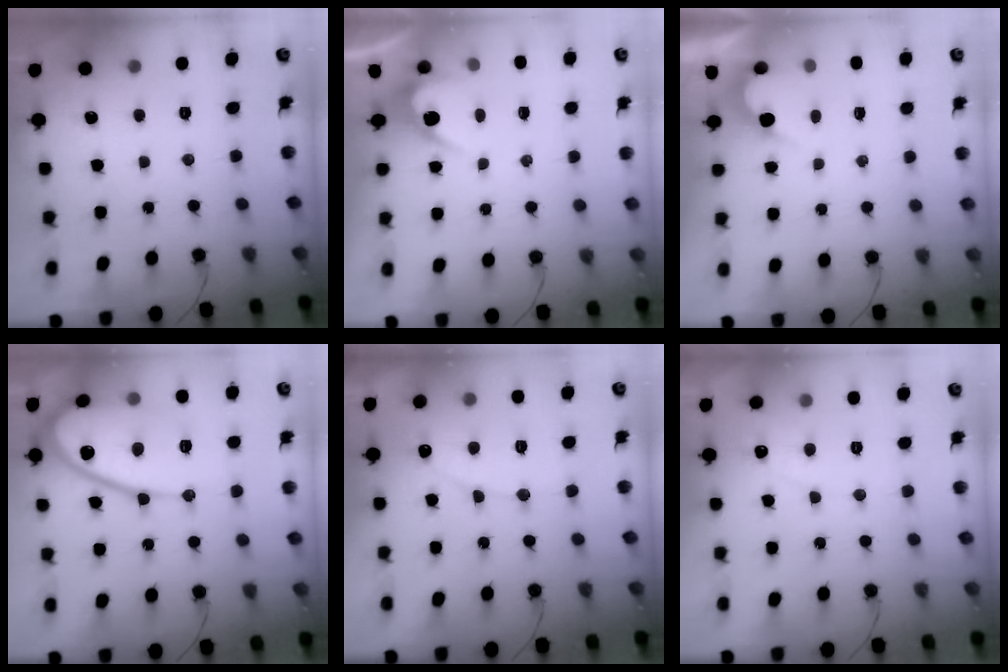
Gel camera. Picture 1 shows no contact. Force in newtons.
{"total": 2.8, "press": 2.8, "slide": 0.2}
{"total": 3.2, "press": 3.2, "slide": 0.2}
{"total": 16.6, "press": 16.6, "slide": 1.3}
{"total": 8.3, "press": 8.3, "slide": 0.6}
{"total": 2.9, "press": 2.9, "slide": 0.2}